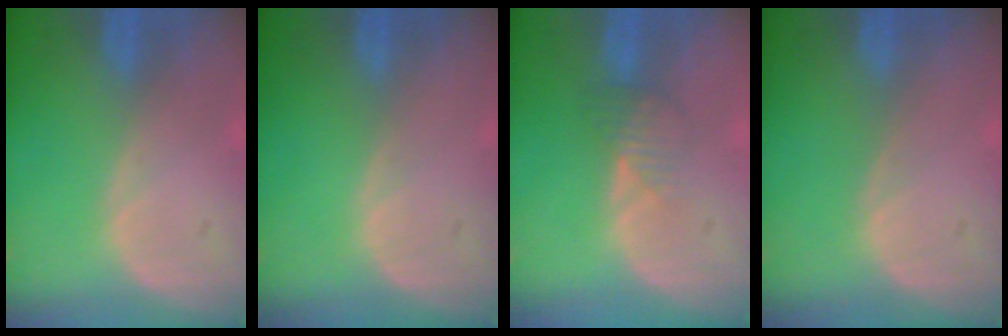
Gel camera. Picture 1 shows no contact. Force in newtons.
{"total": 0.0}
{"total": 2.4, "press": 2.4, "slide": 0.1}
{"total": 0.0}